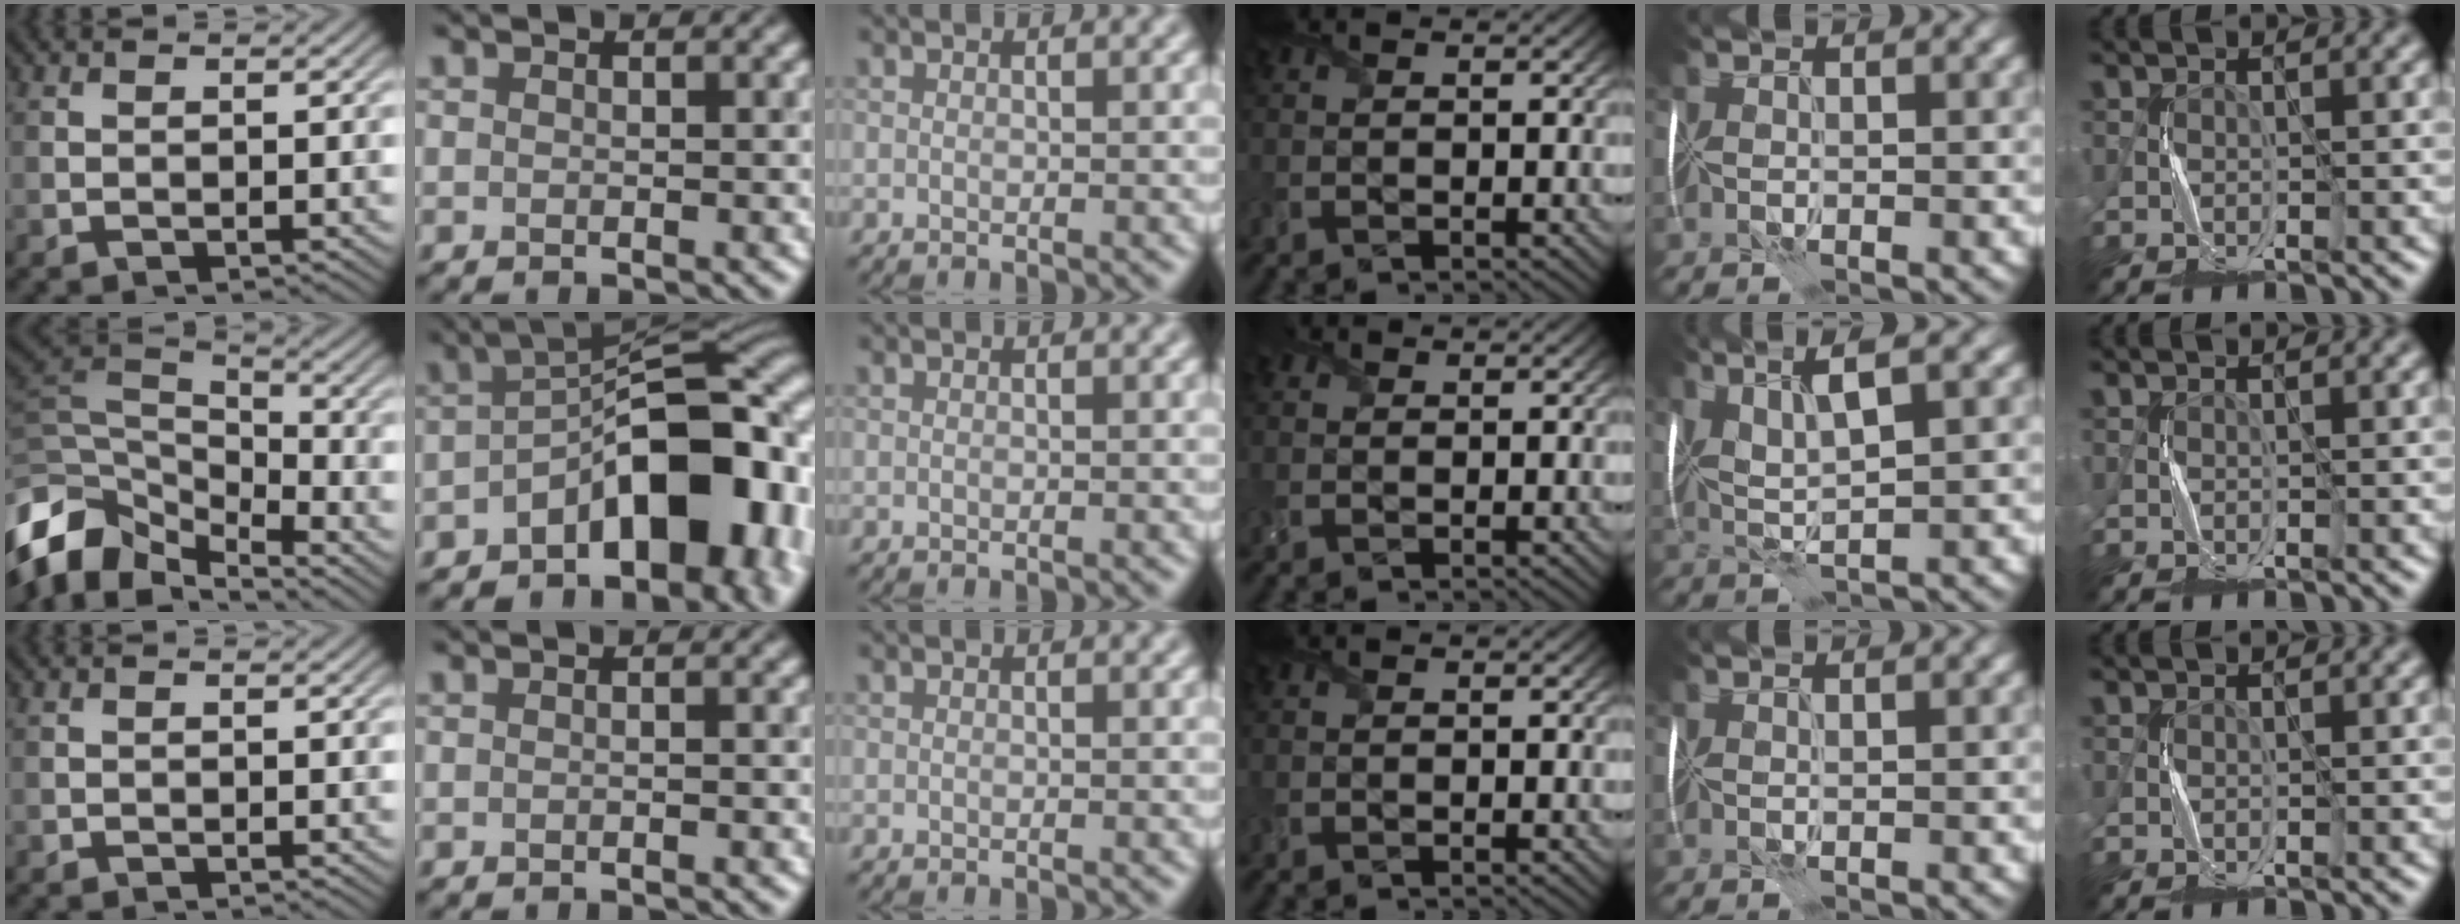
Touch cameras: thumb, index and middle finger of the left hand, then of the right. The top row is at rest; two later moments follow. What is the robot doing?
{"motion": "fold", "object": "plastic wrap"}